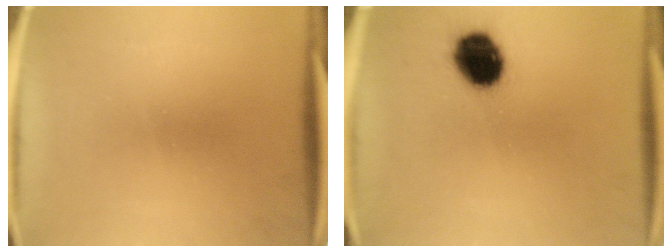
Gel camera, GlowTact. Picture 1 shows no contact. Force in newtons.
{"total": 12.4}